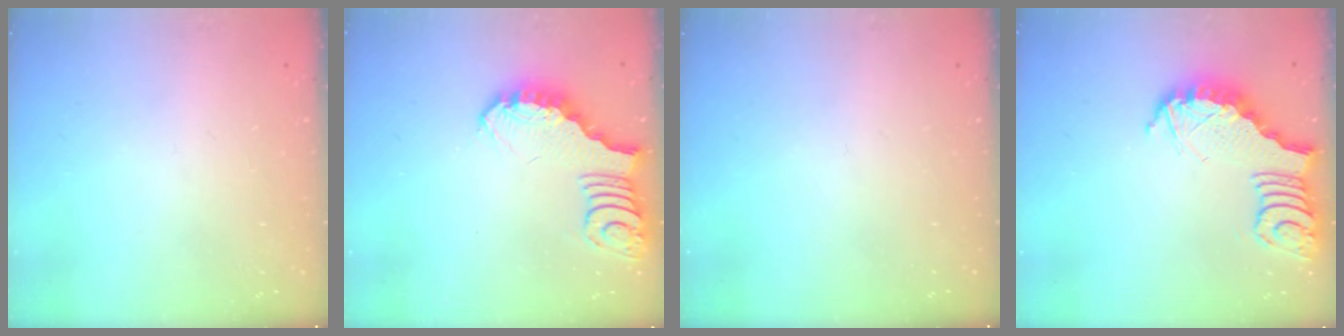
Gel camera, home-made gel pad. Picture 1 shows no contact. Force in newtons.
{"total": 3.0, "press": 3.0, "slide": 0.5}
{"total": 0.0}
{"total": 4.5, "press": 4.4, "slide": 0.9}